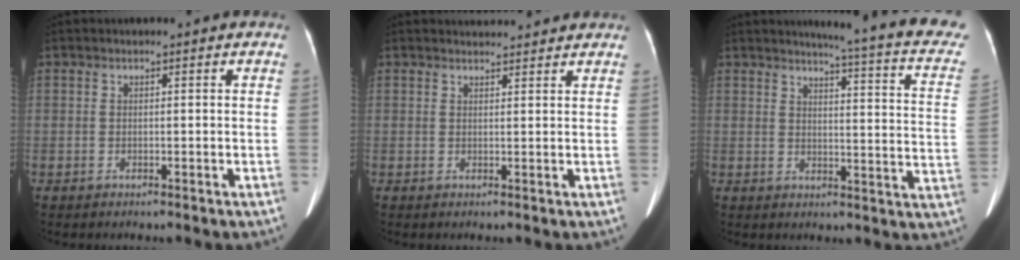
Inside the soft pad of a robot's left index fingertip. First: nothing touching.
{"total": 4.3, "force": [4.2, 0.6, 0.5], "torque": [-0.011, 0.020, 0.050]}
{"total": 17.3, "force": [15.0, 0.7, 8.7], "torque": [-0.105, -0.068, 0.149]}